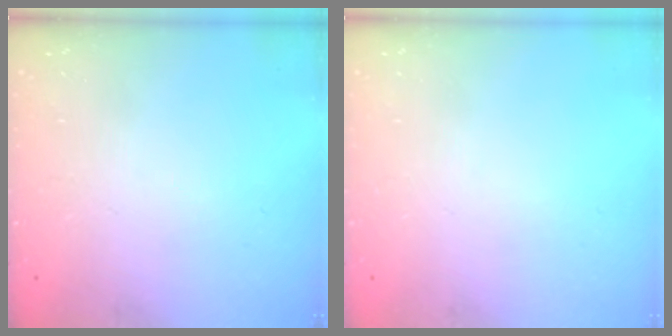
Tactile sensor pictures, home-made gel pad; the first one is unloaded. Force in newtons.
{"total": 0.0}